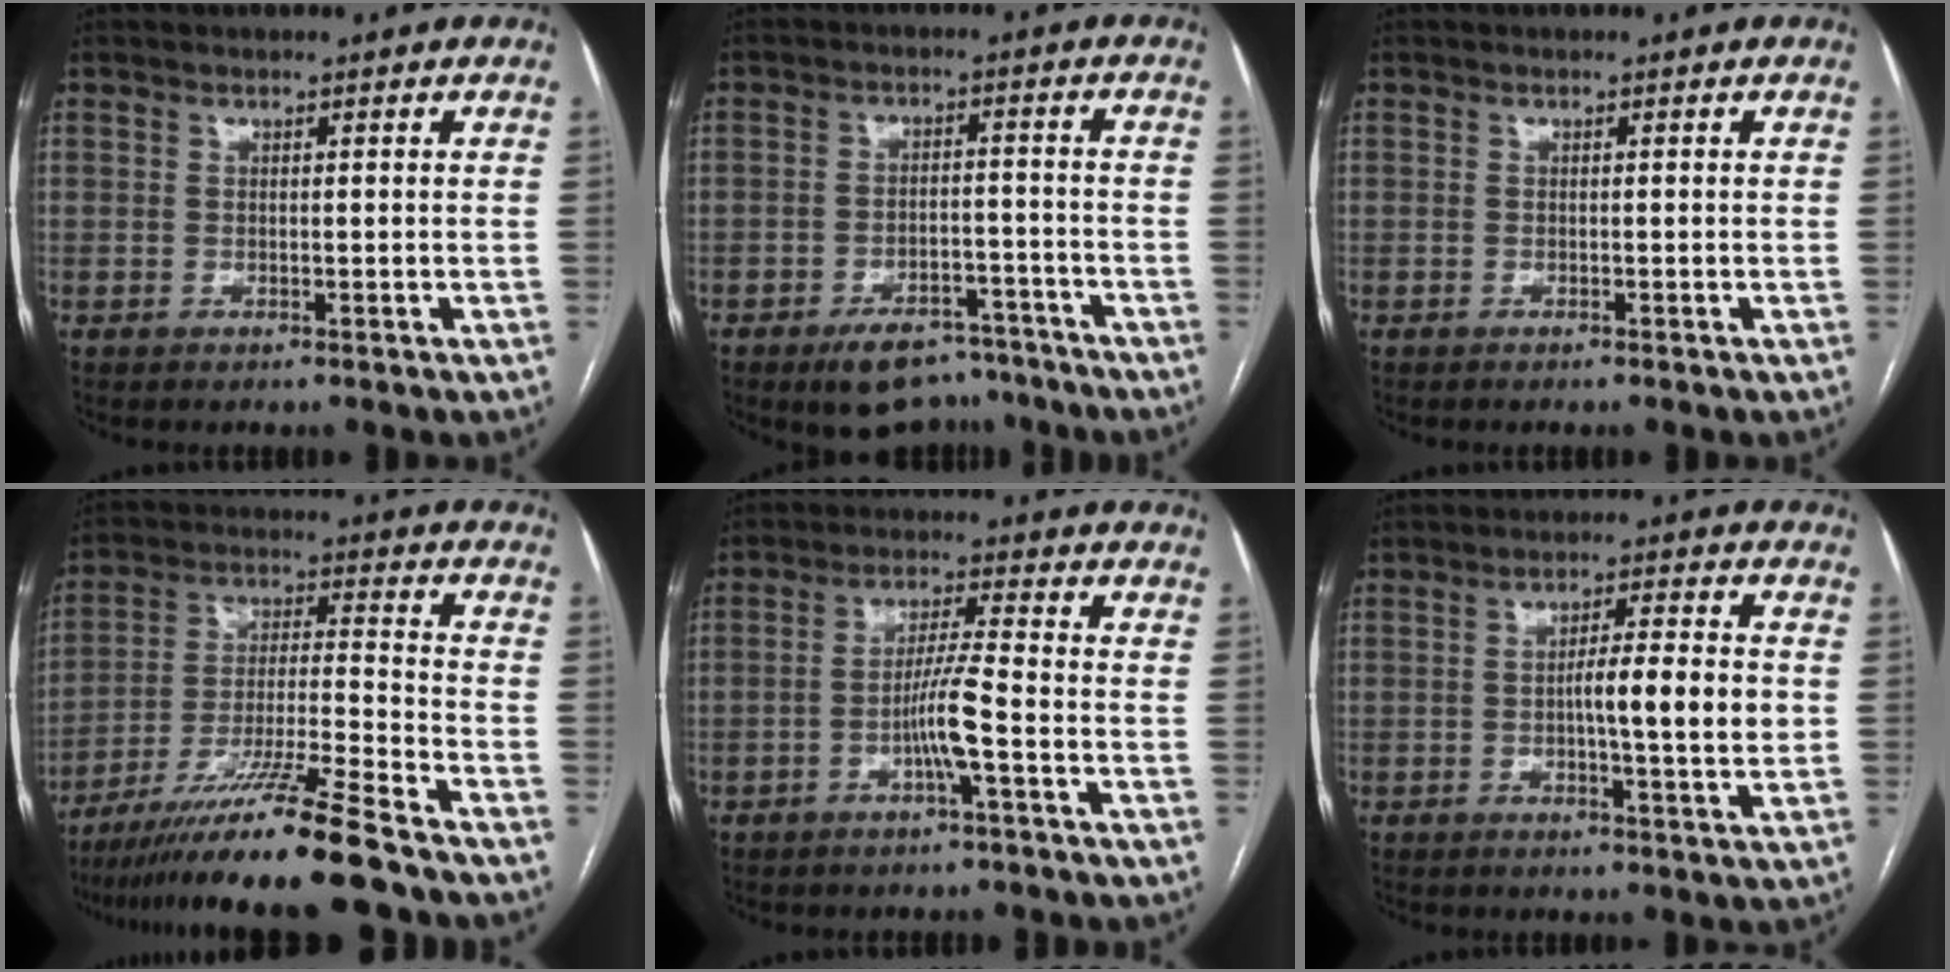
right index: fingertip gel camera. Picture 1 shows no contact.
{"total": 9.2, "force": [-7.3, 4.2, 3.6], "torque": [-0.044, 0.010, -0.110]}
{"total": 0.0}
{"total": 16.4, "force": [-13.2, -1.6, 9.7], "torque": [-0.180, -0.022, -0.230]}
{"total": 5.7, "force": [-2.1, -0.5, 5.3], "torque": [-0.107, 0.005, -0.040]}
{"total": 7.7, "force": [-0.5, 0.5, 7.7], "torque": [-0.121, 0.006, -0.010]}